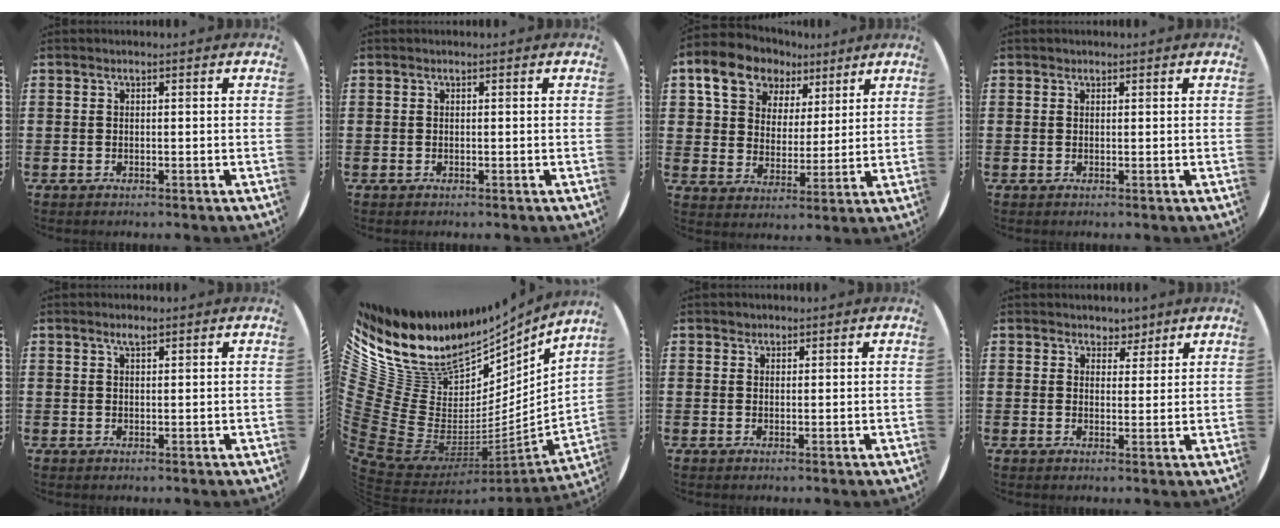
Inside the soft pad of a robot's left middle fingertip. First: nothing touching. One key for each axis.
{"total": 0.0}
{"total": 9.9, "fx": 6.9, "fy": 6.5, "fz": 2.9, "tx": -0.083, "ty": -0.010, "tz": 0.128}
{"total": 0.0}
{"total": 1.1, "fx": 0.9, "fy": 0.2, "fz": 0.6, "tx": -0.013, "ty": 0.002, "tz": 0.016}
{"total": 10.5, "fx": 5.3, "fy": 8.7, "fz": 2.8, "tx": -0.114, "ty": -0.082, "tz": 0.102}
{"total": 0.8, "fx": 0.7, "fy": 0.4, "fz": -0.1, "tx": 0.000, "ty": 0.001, "tz": 0.015}
{"total": 2.9, "fx": 2.6, "fy": 1.2, "fz": 0.1, "tx": 0.000, "ty": -0.009, "tz": 0.047}